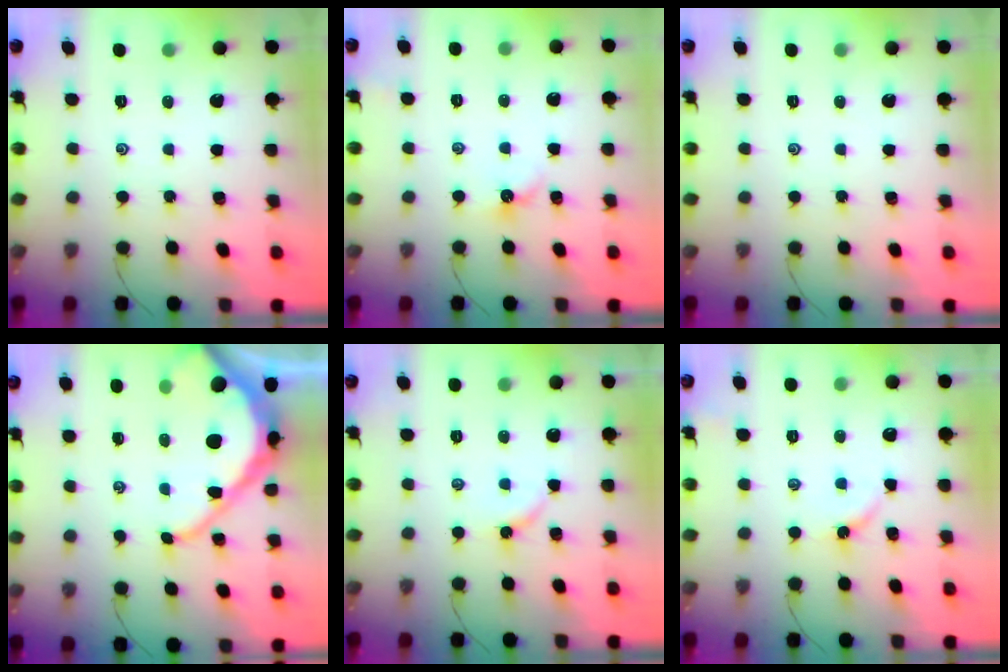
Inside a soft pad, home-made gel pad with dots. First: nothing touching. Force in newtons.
{"total": 3.6, "press": 3.6, "slide": 0.6}
{"total": 0.0}
{"total": 12.8, "press": 12.7, "slide": 1.4}
{"total": 4.9, "press": 4.8, "slide": 0.5}
{"total": 3.4, "press": 3.4, "slide": 0.6}